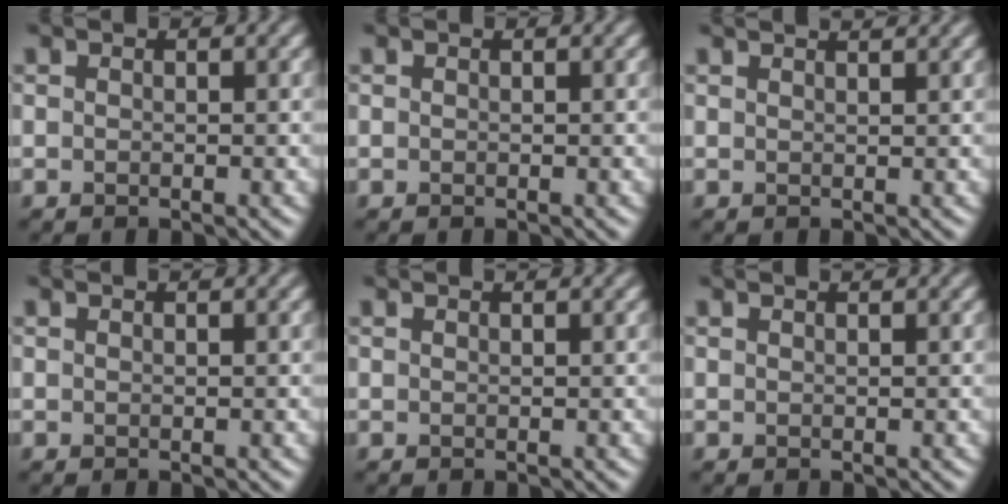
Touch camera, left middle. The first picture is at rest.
{"total": 0.0}
{"total": 2.7, "force": [2.3, 0.7, 1.2], "torque": [-0.016, 0.024, 0.018]}
{"total": 0.6, "force": [0.6, -0.2, 0.0], "torque": [-0.001, -0.004, 0.008]}
{"total": 1.1, "force": [1.0, -0.1, 0.2], "torque": [-0.003, -0.002, 0.009]}
{"total": 1.3, "force": [1.3, 0.1, 0.4], "torque": [-0.003, 0.002, 0.008]}